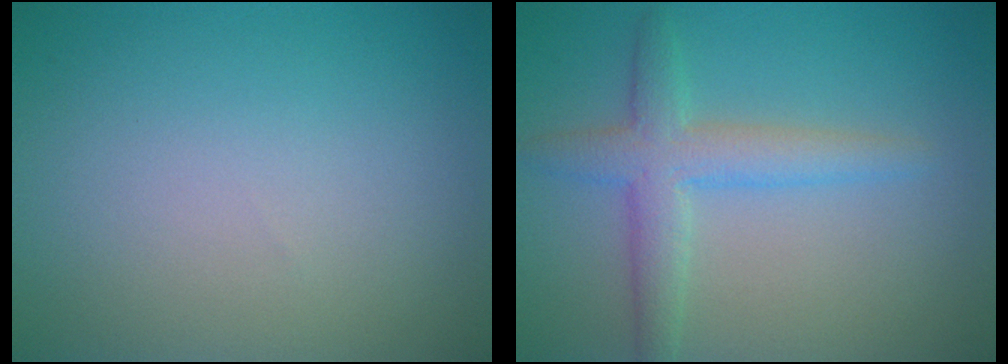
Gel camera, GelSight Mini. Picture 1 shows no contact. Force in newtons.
{"total": 3.7, "press": 3.7, "slide": 0.2}